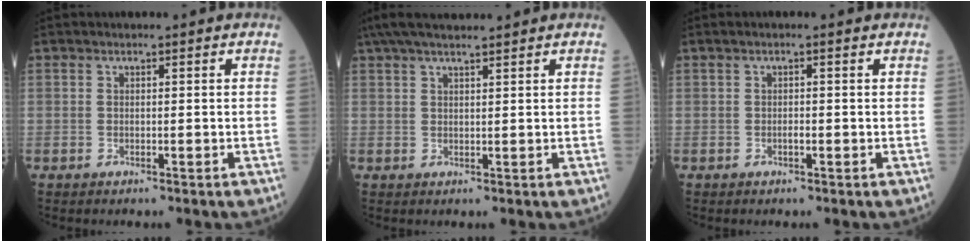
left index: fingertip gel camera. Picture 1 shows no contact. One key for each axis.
{"total": 8.2, "fx": 6.9, "fy": 0.5, "fz": 4.4, "tx": -0.073, "ty": 0.038, "tz": 0.116}
{"total": 0.8, "fx": -0.1, "fy": 0.1, "fz": 0.8, "tx": -0.013, "ty": 0.001, "tz": -0.004}